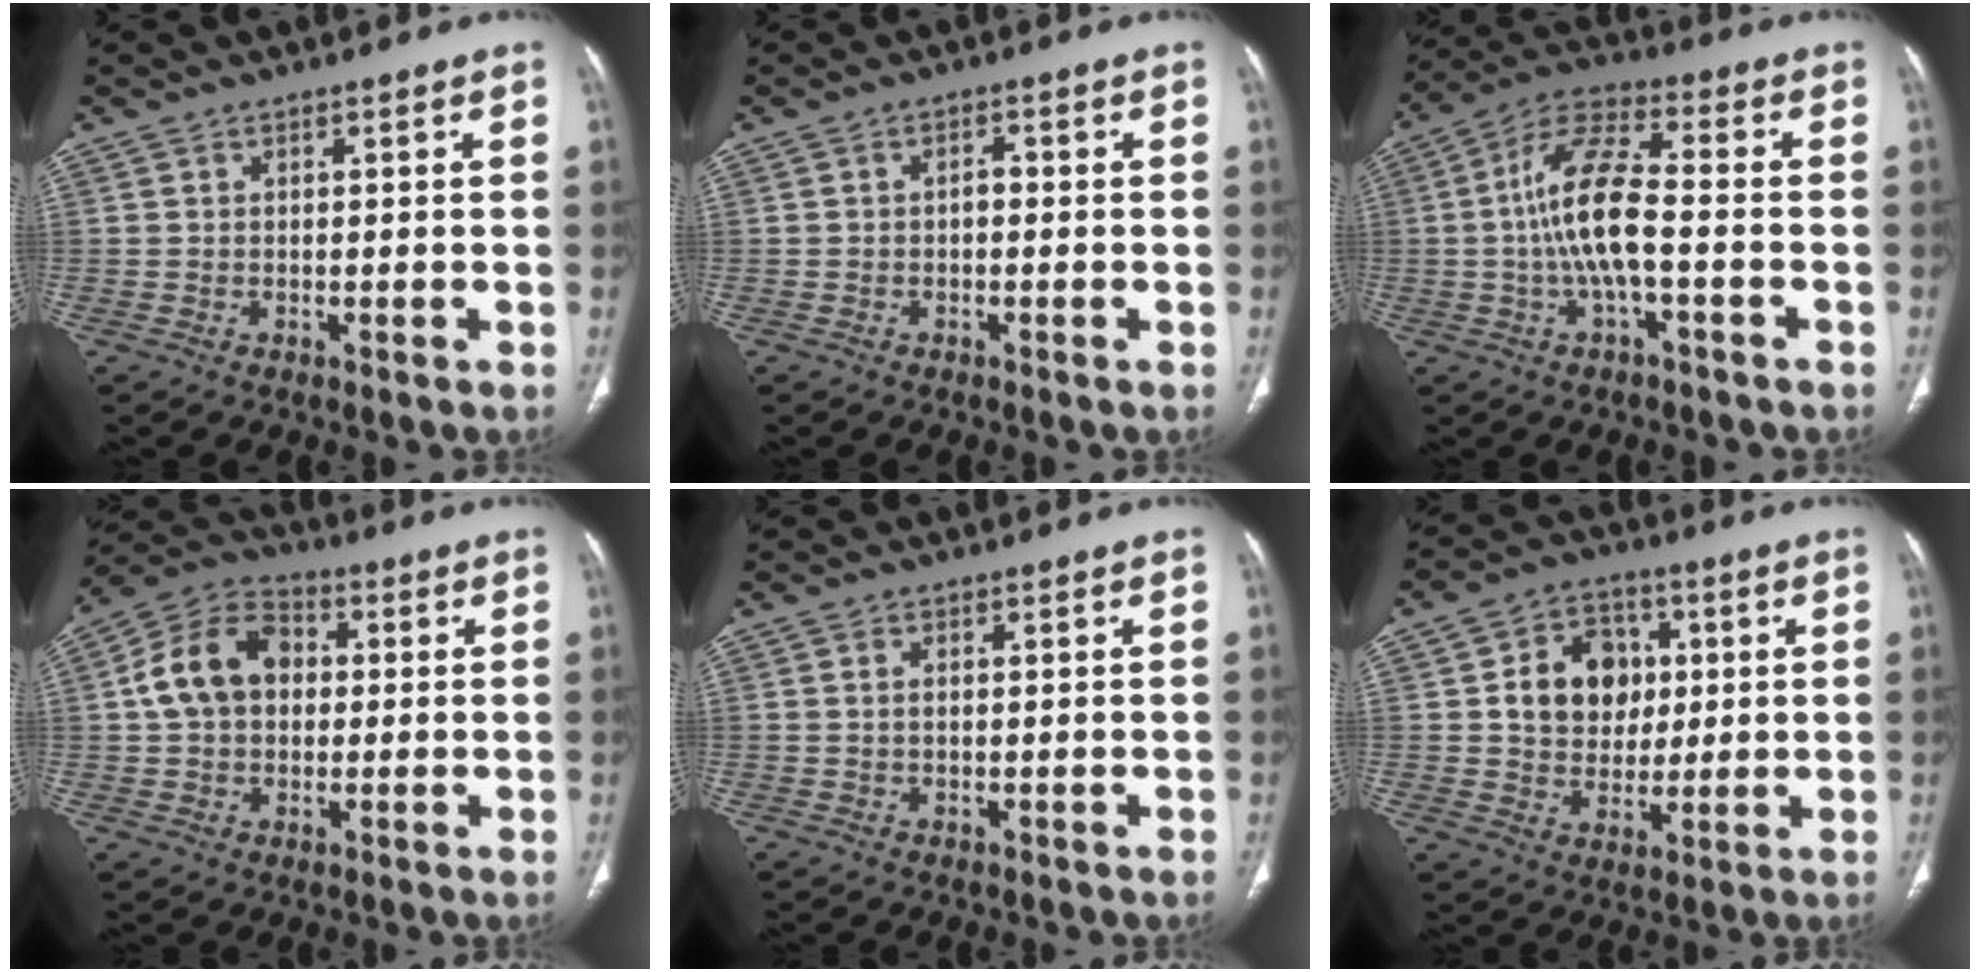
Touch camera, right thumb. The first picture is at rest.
{"total": 1.3, "force": [-0.4, 0.8, 1.0], "torque": [-0.009, 0.006, -0.009]}
{"total": 12.0, "force": [-1.8, 4.0, 11.2], "torque": [-0.234, 0.038, -0.039]}
{"total": 12.4, "force": [1.4, 9.3, 8.1], "torque": [-0.131, 0.026, 0.016]}
{"total": 0.8, "force": [0.2, 0.4, 0.7], "torque": [-0.018, 0.002, 0.005]}
{"total": 12.1, "force": [2.1, 9.8, 6.8], "torque": [-0.066, 0.002, 0.036]}